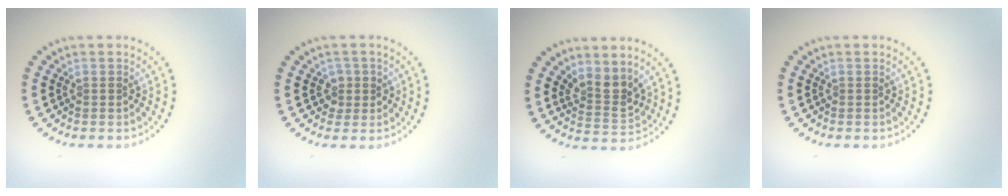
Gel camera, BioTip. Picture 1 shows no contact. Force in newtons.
{"total": 1.3, "press": 1.1, "slide": 0.6}
{"total": 2.7, "press": 2.1, "slide": 1.6}
{"total": 0.0}